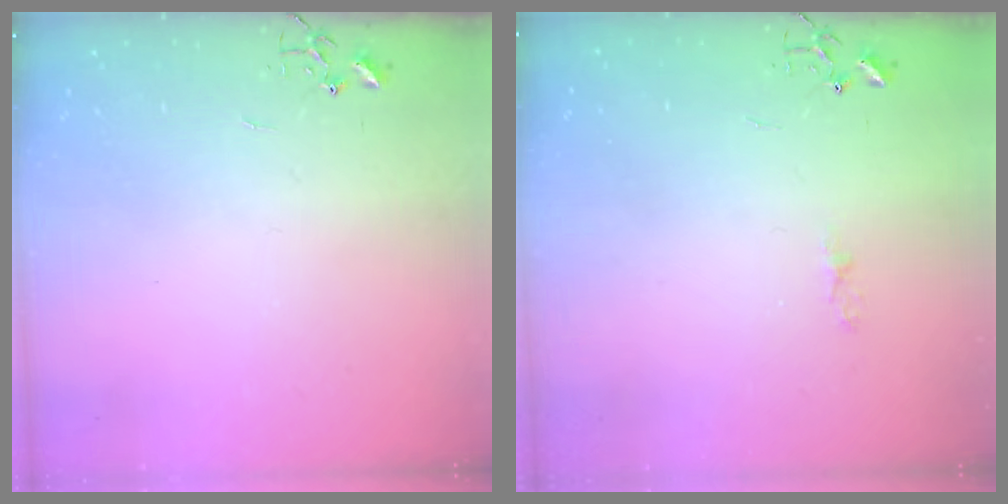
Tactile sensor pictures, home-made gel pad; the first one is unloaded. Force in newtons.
{"total": 3.6, "press": 3.5, "slide": 0.5}